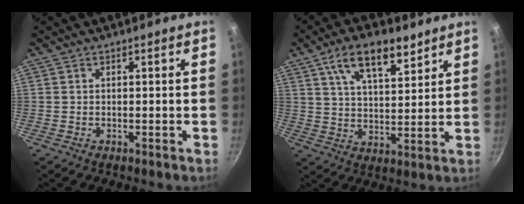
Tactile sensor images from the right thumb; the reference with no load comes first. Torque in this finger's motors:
{"motor_torque": [-0.23, 0.66, 0.81, 0.52, 0.24]}